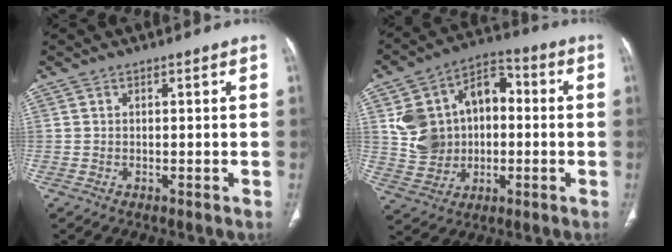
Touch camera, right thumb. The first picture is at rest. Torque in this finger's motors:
{"motor_torque": [0.02, 0.11, 0.75, 0.87, 0.08]}